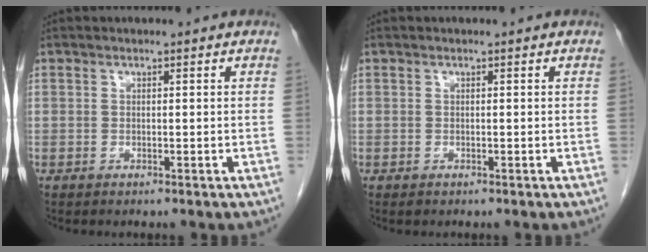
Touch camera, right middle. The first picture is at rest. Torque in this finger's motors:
{"motor_torque": [0.29, -0.05, 0.00, 0.01]}